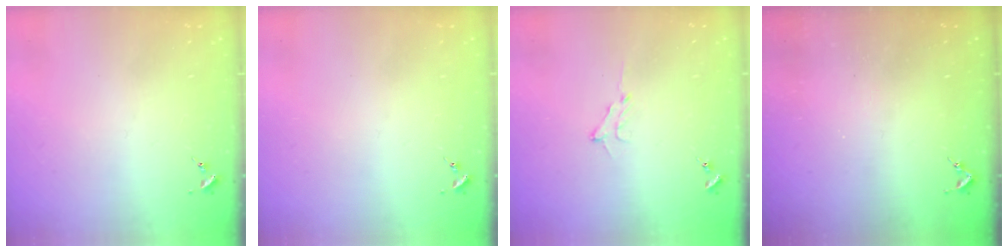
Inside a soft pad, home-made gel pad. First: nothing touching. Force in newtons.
{"total": 0.0}
{"total": 5.1, "press": 5.0, "slide": 0.6}
{"total": 2.5, "press": 2.5, "slide": 0.3}